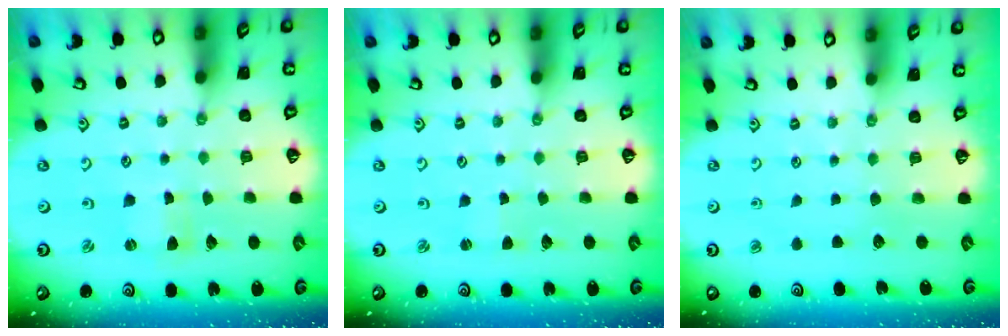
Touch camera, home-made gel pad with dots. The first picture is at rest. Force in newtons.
{"total": 0.9, "press": 0.8, "slide": 0.1}
{"total": 0.0}